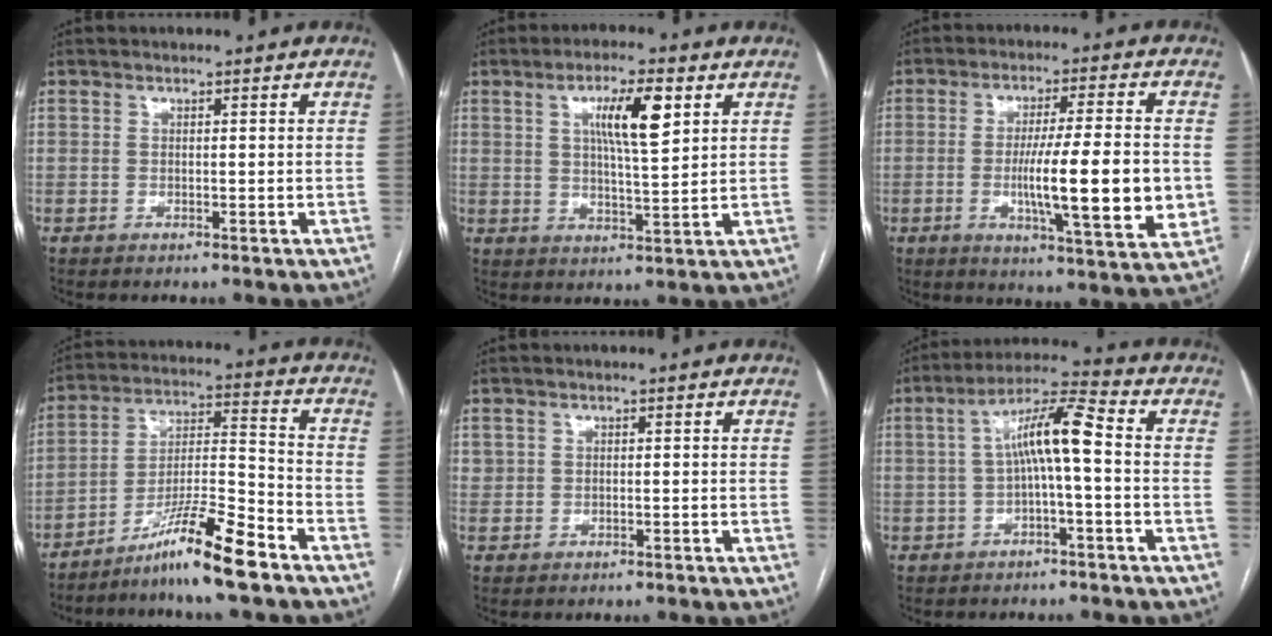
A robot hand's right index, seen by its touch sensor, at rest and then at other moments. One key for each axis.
{"total": 8.6, "fx": 3.4, "fy": 1.4, "fz": 7.8, "tx": -0.136, "ty": 0.002, "tz": 0.058}
{"total": 15.4, "fx": -1.8, "fy": 1.3, "fz": 15.2, "tx": -0.240, "ty": -0.015, "tz": -0.030}
{"total": 11.4, "fx": -8.3, "fy": -0.4, "fz": 7.9, "tx": -0.144, "ty": -0.011, "tz": -0.150}
{"total": 1.0, "fx": 0.4, "fy": 0.9, "fz": 0.1, "tx": 0.009, "ty": 0.006, "tz": 0.005}
{"total": 8.4, "fx": 0.1, "fy": 0.8, "fz": 8.4, "tx": -0.150, "ty": 0.031, "tz": 0.000}